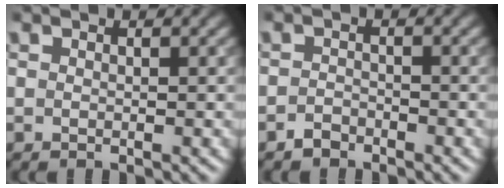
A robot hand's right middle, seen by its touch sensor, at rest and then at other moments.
{"total": 1.4, "force": [-1.3, 0.5, 0.0], "torque": [-0.001, 0.003, -0.026]}